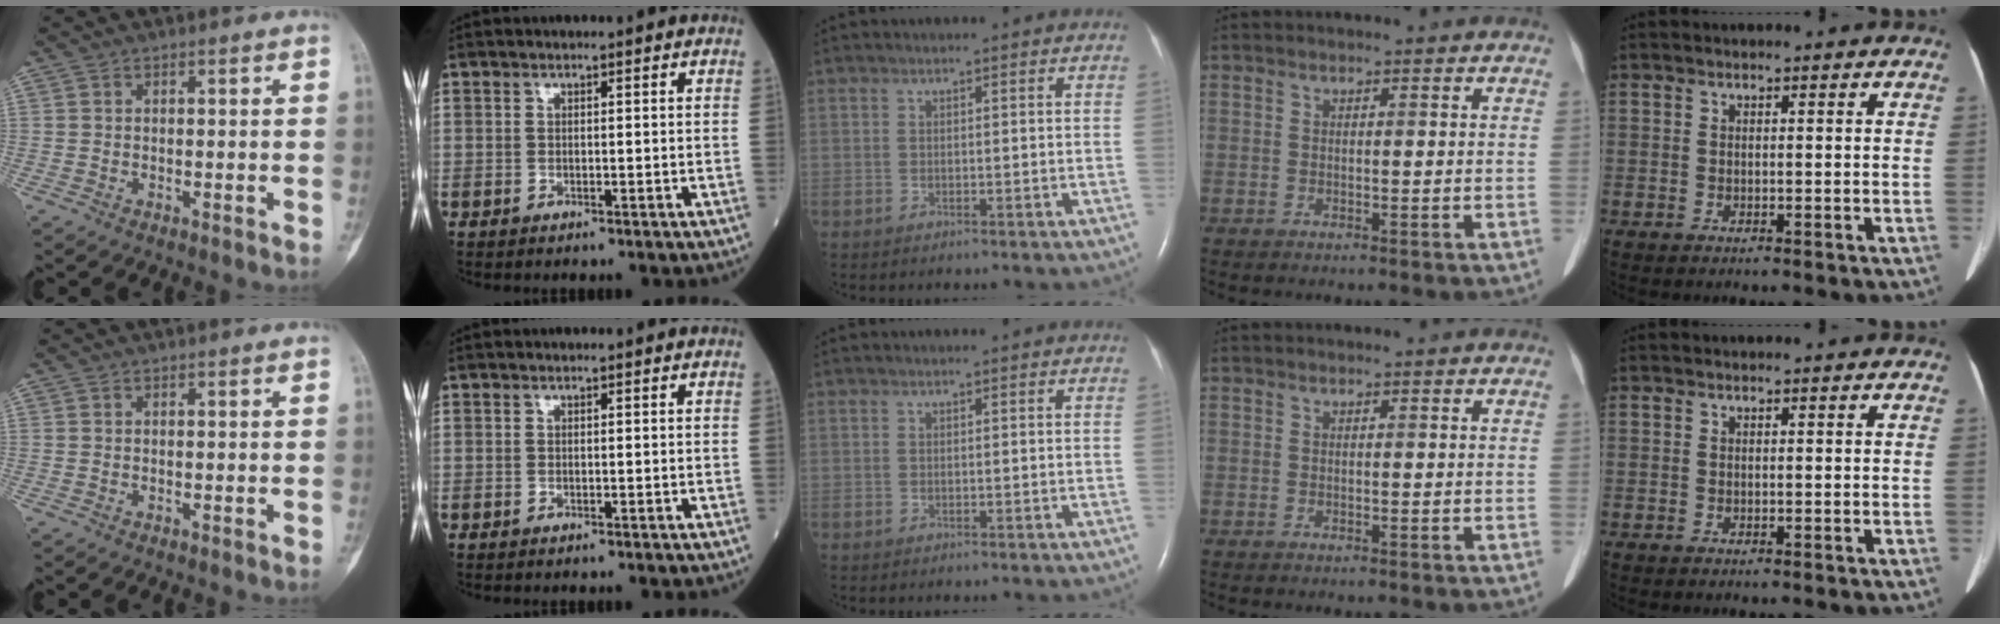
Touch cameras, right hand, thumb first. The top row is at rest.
{}